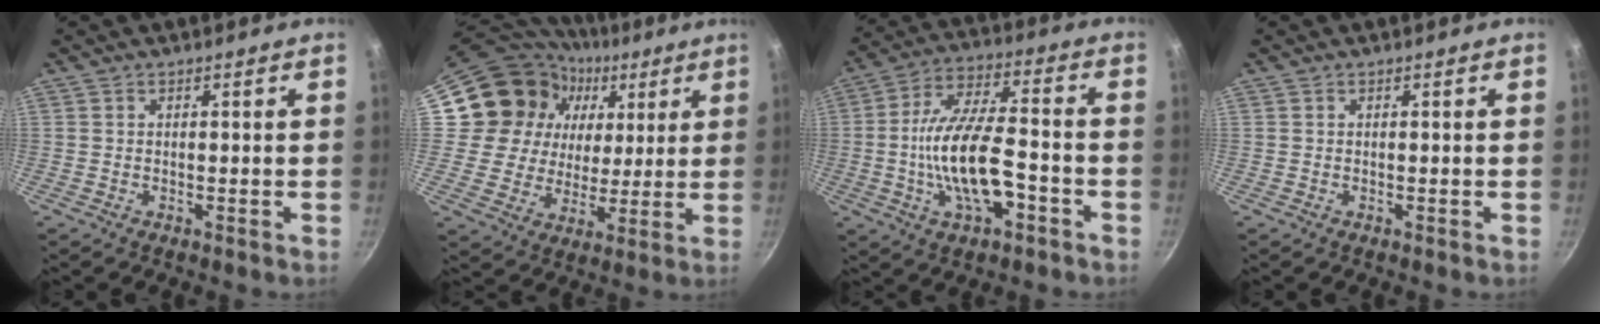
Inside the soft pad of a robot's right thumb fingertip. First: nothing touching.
{"total": 18.1, "force": [7.3, 15.0, 7.0], "torque": [-0.105, -0.007, 0.124]}
{"total": 15.6, "force": [-4.4, 6.6, 13.5], "torque": [-0.236, 0.037, -0.084]}
{"total": 0.0}